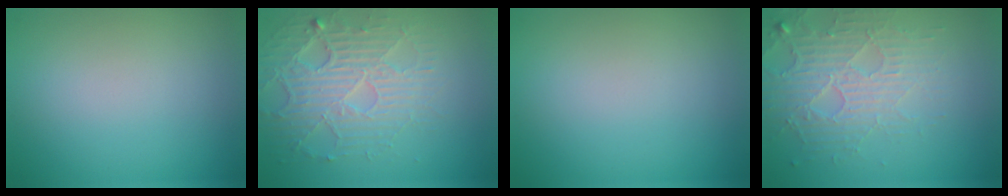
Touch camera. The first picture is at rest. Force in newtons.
{"total": 4.7, "press": 4.1, "slide": 2.3}
{"total": 0.0}
{"total": 3.9, "press": 3.8, "slide": 1.0}